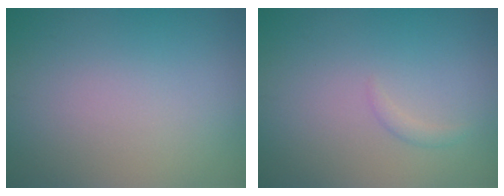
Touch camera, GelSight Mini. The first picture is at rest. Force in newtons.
{"total": 0.7, "press": 0.7, "slide": 0.1}